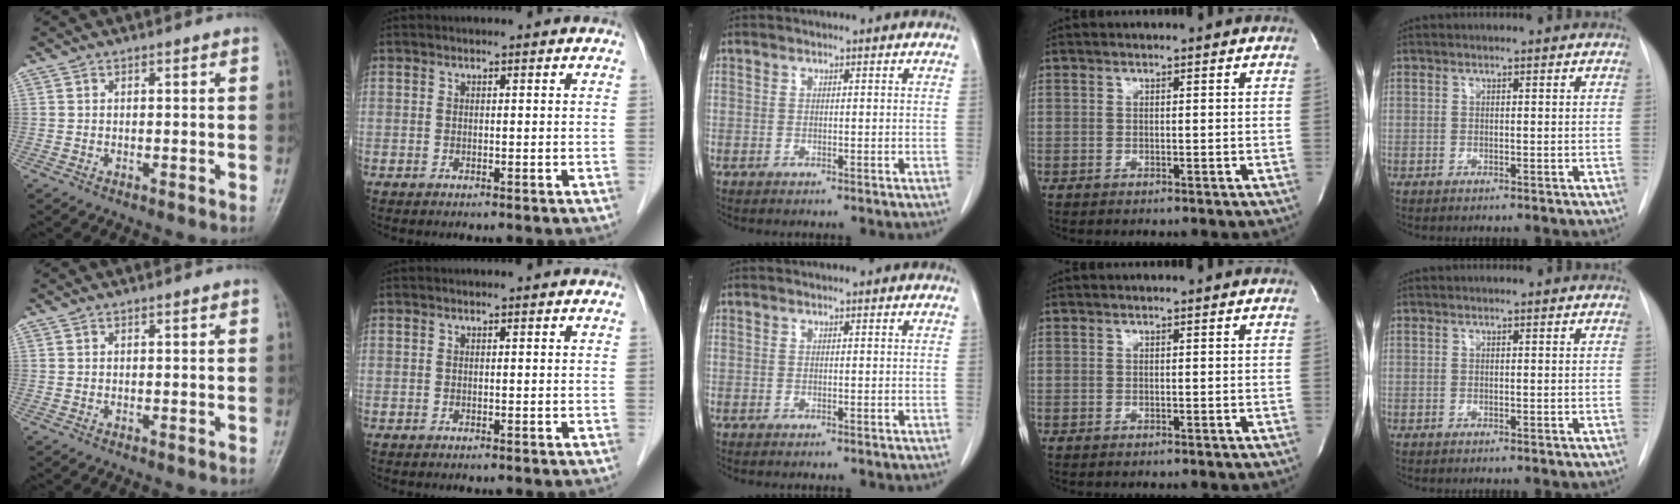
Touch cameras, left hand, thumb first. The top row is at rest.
{}